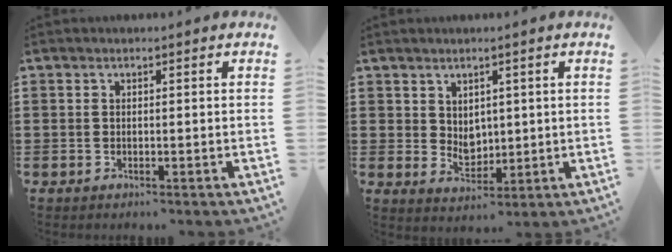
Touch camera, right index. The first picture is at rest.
{"total": 3.5, "force": [2.0, 2.7, 1.2], "torque": [-0.025, -0.001, 0.036]}